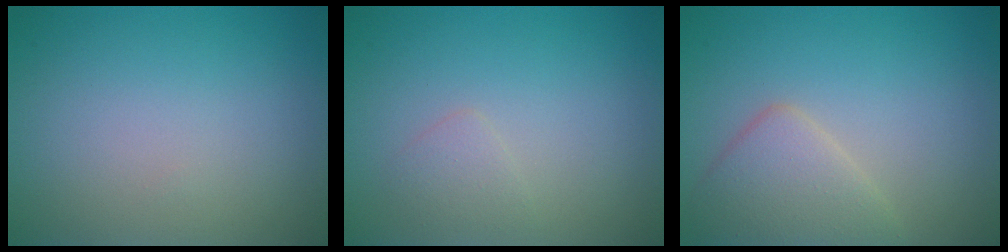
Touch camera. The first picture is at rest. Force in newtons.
{"total": 1.2, "press": 1.2, "slide": 0.1}
{"total": 3.5, "press": 3.5, "slide": 0.2}